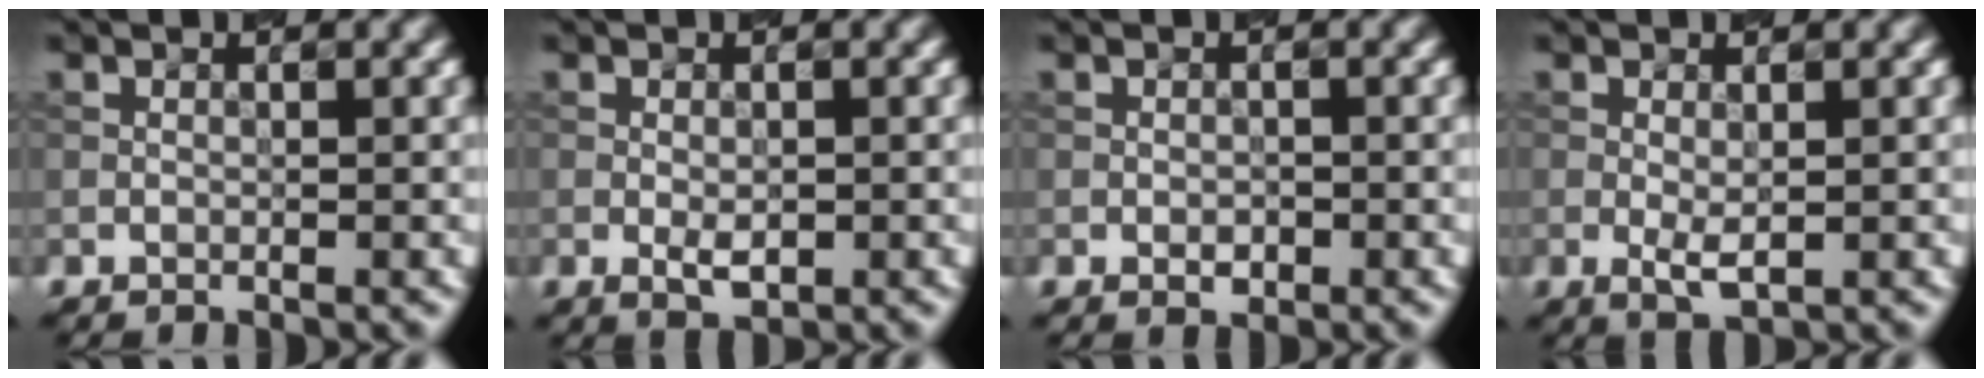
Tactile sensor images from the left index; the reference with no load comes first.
{"total": 1.8, "force": [-0.4, 0.9, 1.5], "torque": [-0.029, -0.003, -0.006]}
{"total": 1.0, "force": [-0.4, 0.7, 0.7], "torque": [-0.010, 0.001, -0.007]}
{"total": 1.9, "force": [-0.1, 0.7, 1.8], "torque": [-0.035, -0.005, -0.001]}